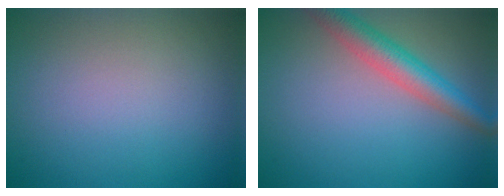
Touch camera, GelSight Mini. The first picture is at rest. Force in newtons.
{"total": 4.3, "press": 4.3, "slide": 0.2}